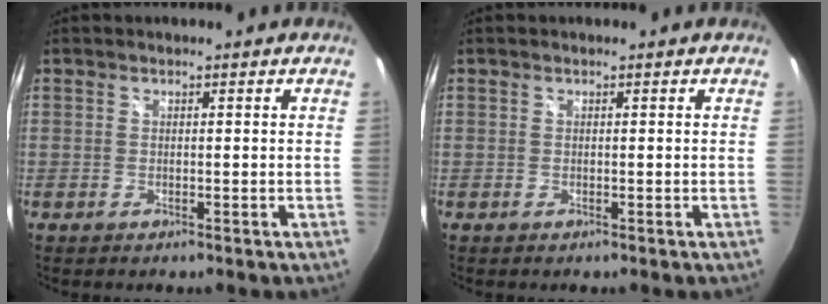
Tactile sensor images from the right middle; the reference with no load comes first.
{"total": 0.0}